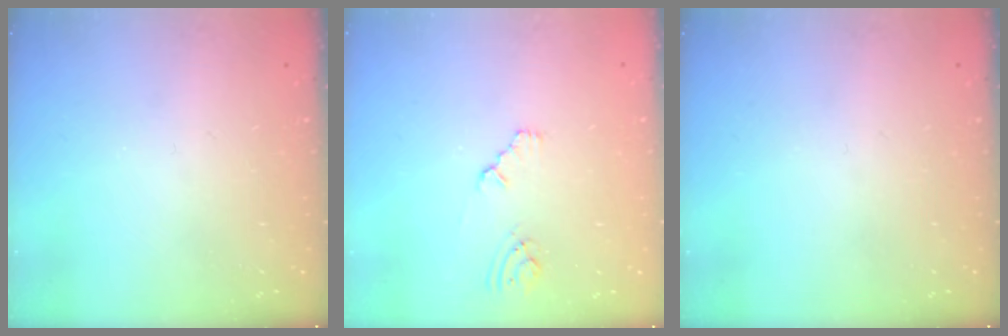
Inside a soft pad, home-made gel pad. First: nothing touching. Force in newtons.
{"total": 2.1, "press": 2.1, "slide": 0.4}
{"total": 0.0}